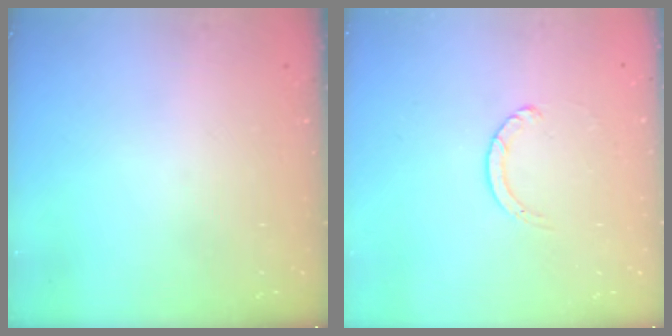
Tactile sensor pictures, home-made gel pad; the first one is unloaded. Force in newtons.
{"total": 1.3, "press": 1.2, "slide": 0.2}